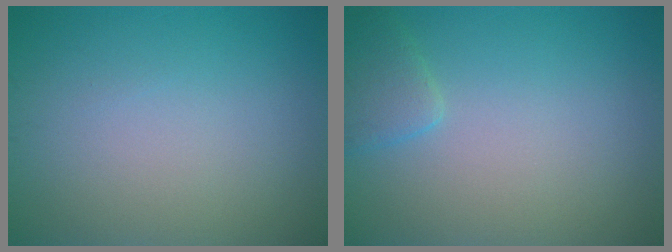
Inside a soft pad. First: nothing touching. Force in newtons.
{"total": 1.9, "press": 1.9, "slide": 0.1}